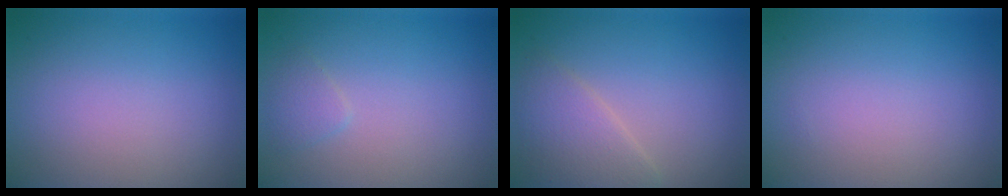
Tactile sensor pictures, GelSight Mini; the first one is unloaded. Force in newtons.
{"total": 1.1, "press": 1.1, "slide": 0.0}
{"total": 3.0, "press": 3.0, "slide": 0.1}
{"total": 0.0}